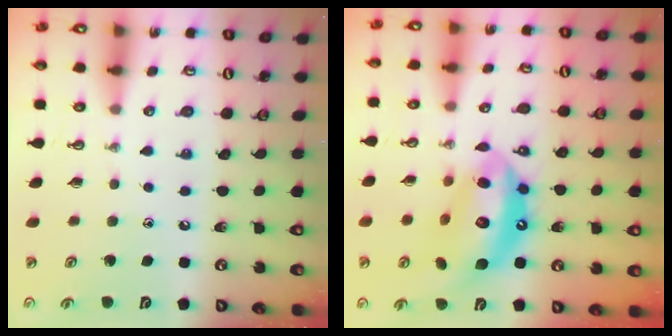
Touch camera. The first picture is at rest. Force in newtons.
{"total": 17.6, "press": 17.5, "slide": 1.6}